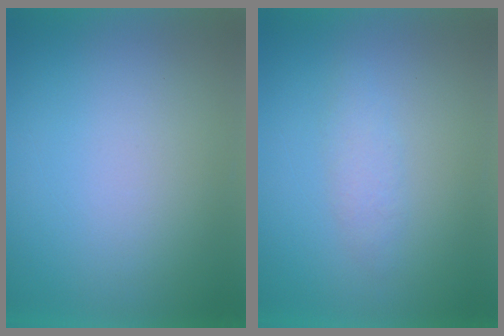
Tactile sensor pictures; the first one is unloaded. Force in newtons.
{"total": 1.9}